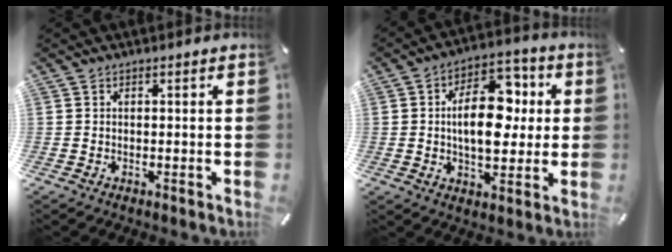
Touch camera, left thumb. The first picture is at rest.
{"total": 15.2, "force": [1.5, 9.4, 11.9], "torque": [-0.177, 0.000, 0.023]}